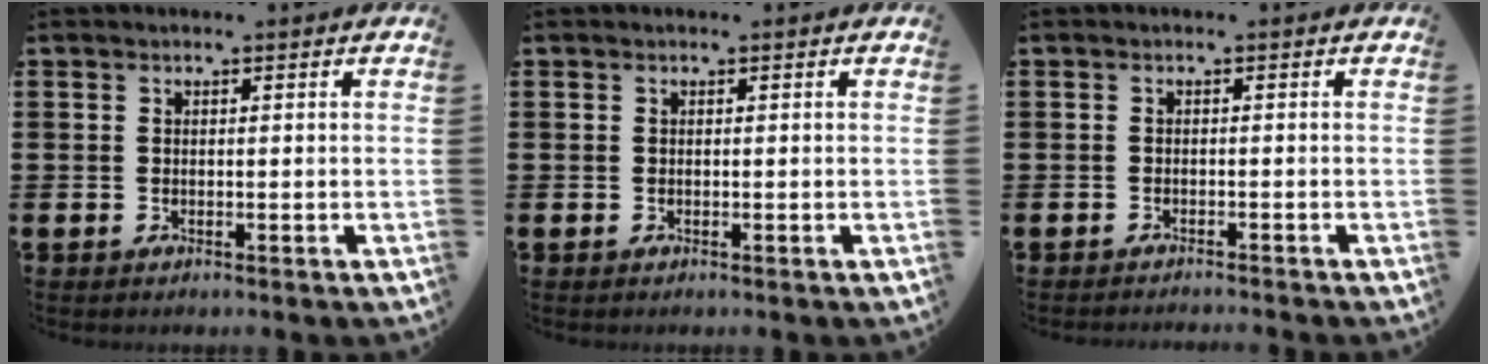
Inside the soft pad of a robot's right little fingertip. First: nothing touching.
{"total": 0.0}
{"total": 0.8, "force": [-0.7, -0.2, 0.0], "torque": [0.001, 0.000, -0.016]}